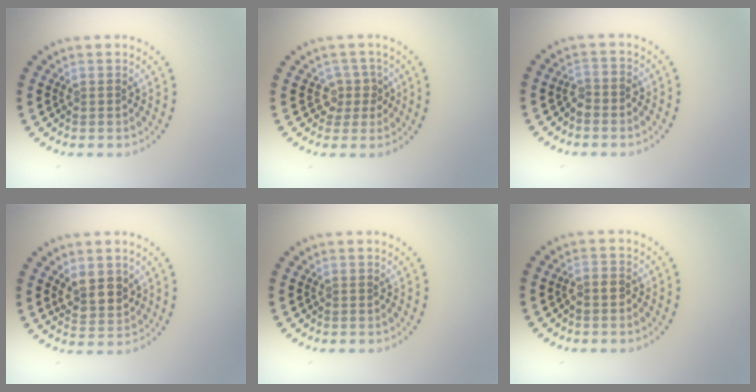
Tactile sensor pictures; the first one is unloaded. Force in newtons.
{"total": 2.1, "press": 1.5, "slide": 1.5}
{"total": 1.4, "press": 1.1, "slide": 0.8}
{"total": 2.8, "press": 2.6, "slide": 1.2}
{"total": 0.0}
{"total": 1.1, "press": 0.9, "slide": 0.6}